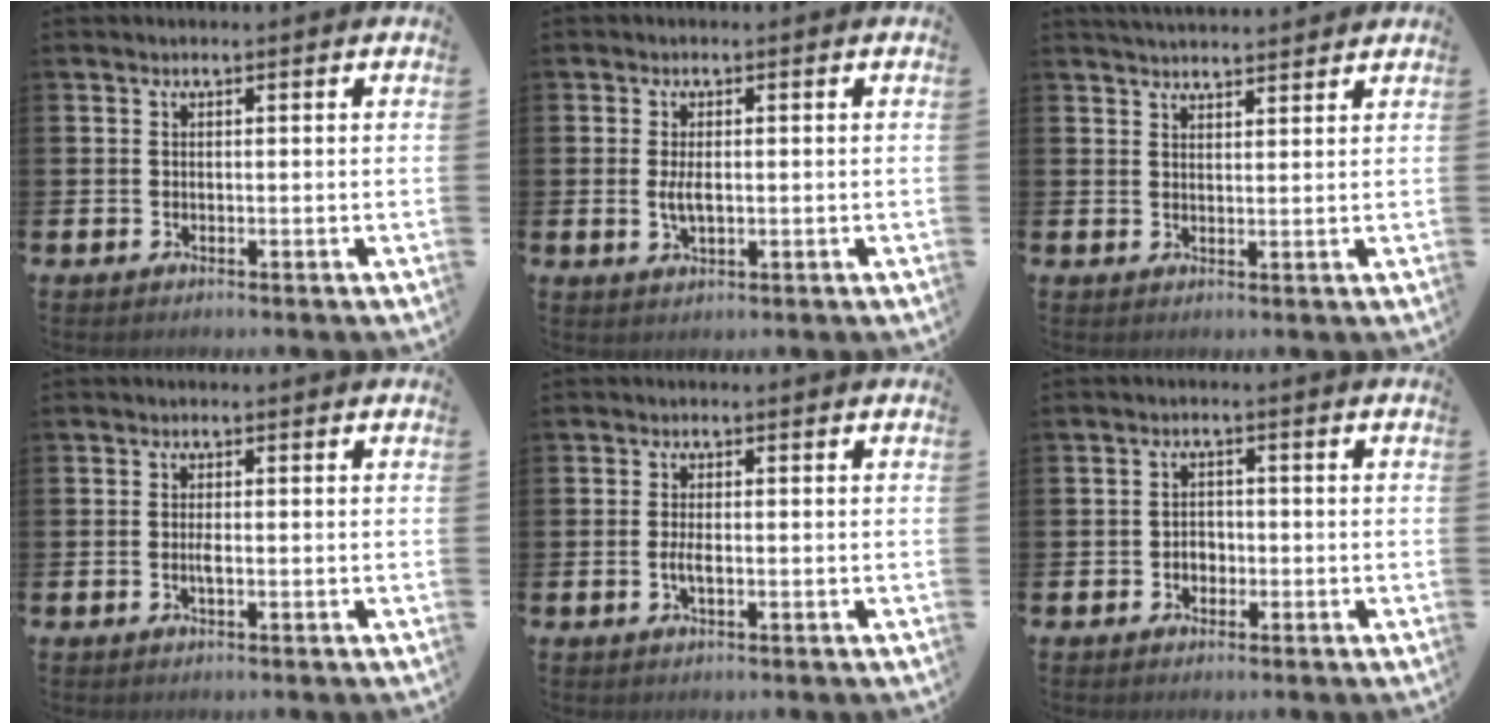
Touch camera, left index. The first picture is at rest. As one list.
[{"total": 2.7, "force": [0.0, 1.2, 2.4], "torque": [-0.044, 0.001, -0.001]}, {"total": 3.2, "force": [3.2, 0.2, 0.1], "torque": [-0.009, -0.015, 0.059]}, {"total": 1.2, "force": [-0.3, 0.3, 1.1], "torque": [-0.019, -0.002, -0.005]}, {"total": 1.9, "force": [-0.3, 0.7, 1.8], "torque": [-0.030, -0.001, -0.007]}, {"total": 2.1, "force": [-0.7, 1.7, 0.9], "torque": [-0.008, 0.001, -0.019]}]